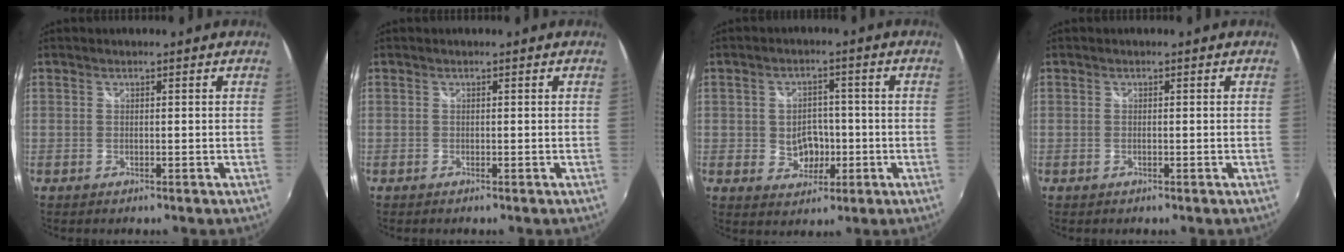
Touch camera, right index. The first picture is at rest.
{"total": 0.0}
{"total": 5.8, "force": [-2.4, 3.8, 3.6], "torque": [-0.065, 0.010, -0.029]}
{"total": 0.0}